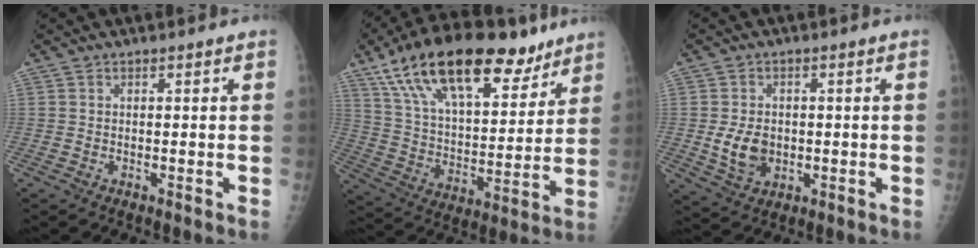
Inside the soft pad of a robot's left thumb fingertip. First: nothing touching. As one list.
[{"total": 25.9, "force": [16.4, 11.3, 16.5], "torque": [-0.250, -0.029, 0.279]}, {"total": 6.6, "force": [-0.6, 4.9, 4.3], "torque": [-0.061, -0.004, -0.001]}]